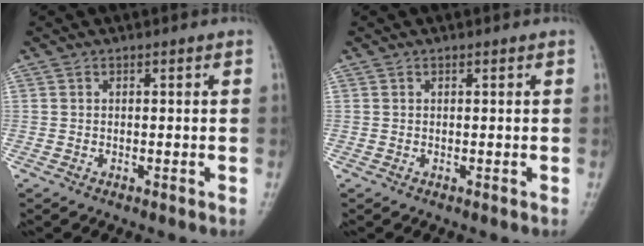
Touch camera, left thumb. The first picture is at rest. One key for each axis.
{"total": 0.0}